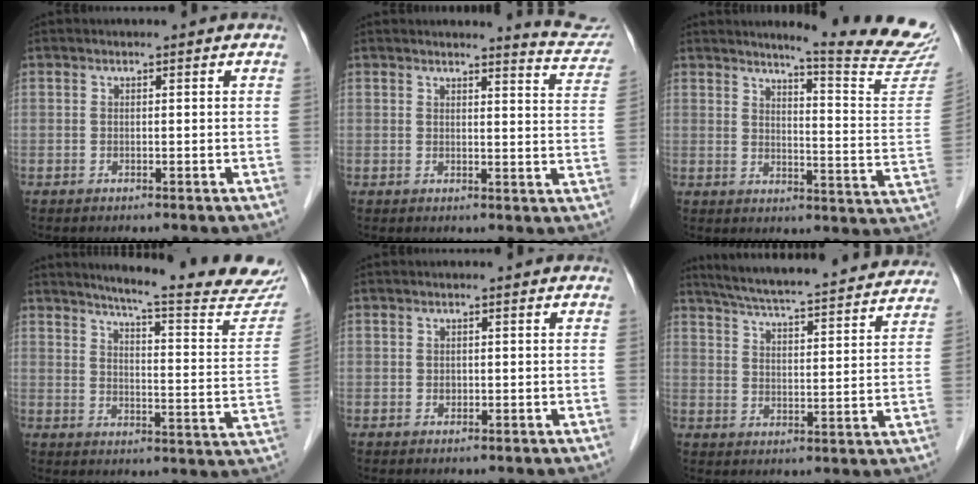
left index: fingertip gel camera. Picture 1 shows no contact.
{"total": 6.5, "force": [6.5, -0.1, 0.6], "torque": [-0.006, -0.052, 0.050]}
{"total": 17.1, "force": [15.7, -1.5, 6.4], "torque": [-0.086, -0.125, 0.175]}
{"total": 20.2, "force": [18.4, 0.7, 8.3], "torque": [-0.109, -0.084, 0.215]}
{"total": 0.6, "force": [-0.4, 0.4, 0.2], "torque": [-0.001, -0.003, -0.008]}
{"total": 24.7, "force": [22.5, 2.0, 9.9], "torque": [-0.162, -0.016, 0.294]}